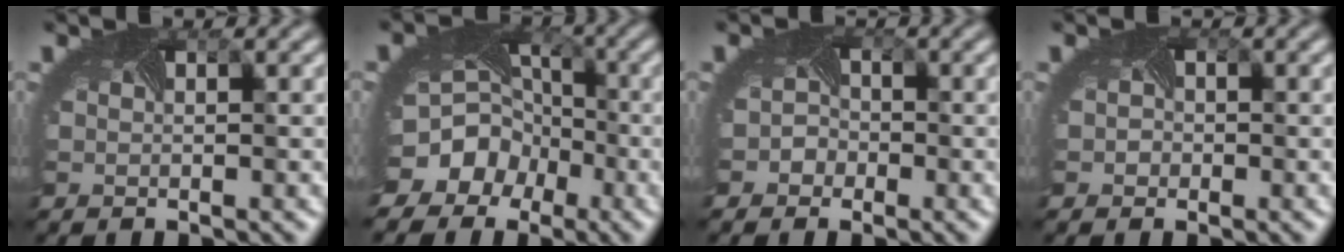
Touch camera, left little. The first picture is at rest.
{"total": 11.6, "force": [-5.4, 9.6, 3.5], "torque": [-0.079, -0.031, -0.096]}
{"total": 1.9, "force": [-1.0, 1.5, 0.2], "torque": [0.006, -0.005, -0.021]}
{"total": 1.6, "force": [0.1, 1.5, 0.5], "torque": [0.000, 0.002, -0.011]}